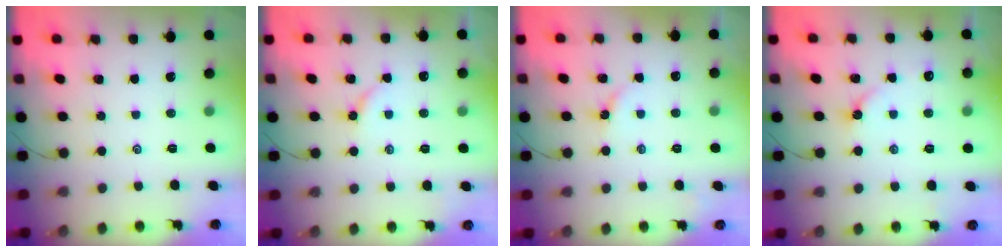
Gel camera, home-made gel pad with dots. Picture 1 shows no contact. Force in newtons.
{"total": 2.7, "press": 2.6, "slide": 0.5}
{"total": 2.4, "press": 2.4, "slide": 0.3}
{"total": 2.9, "press": 2.9, "slide": 0.5}